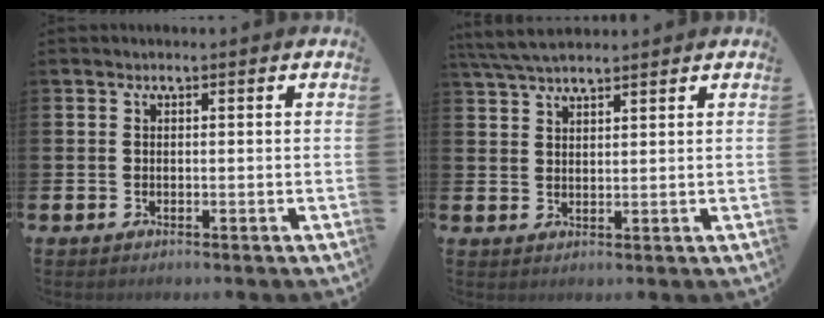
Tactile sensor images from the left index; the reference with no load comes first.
{"total": 5.0, "force": [4.5, 1.0, 1.8], "torque": [-0.038, -0.015, 0.082]}